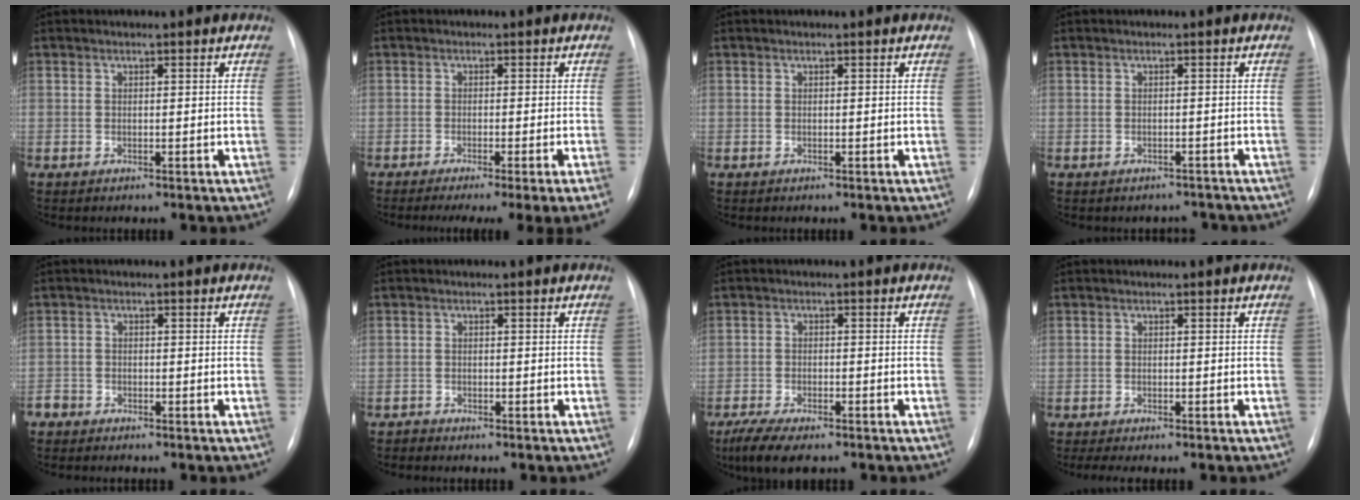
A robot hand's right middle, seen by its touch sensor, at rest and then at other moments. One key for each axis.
{"total": 10.1, "fx": -7.5, "fy": -1.1, "fz": 6.6, "tx": -0.067, "ty": -0.022, "tz": -0.104}
{"total": 0.0}
{"total": 3.0, "fx": -2.7, "fy": 1.3, "fz": -0.2, "tx": 0.004, "ty": 0.007, "tz": -0.032}
{"total": 2.2, "fx": -2.1, "fy": 0.9, "fz": 0.0, "tx": -0.003, "ty": -0.003, "tz": -0.038}
{"total": 0.8, "fx": -0.7, "fy": 0.1, "fz": -0.3, "tx": 0.000, "ty": -0.005, "tz": -0.014}
{"total": 7.6, "fx": -5.7, "fy": 2.1, "fz": 4.6, "tx": -0.083, "ty": -0.019, "tz": -0.091}
{"total": 4.3, "fx": -3.5, "fy": 0.8, "fz": 2.4, "tx": -0.033, "ty": -0.008, "tz": -0.044}